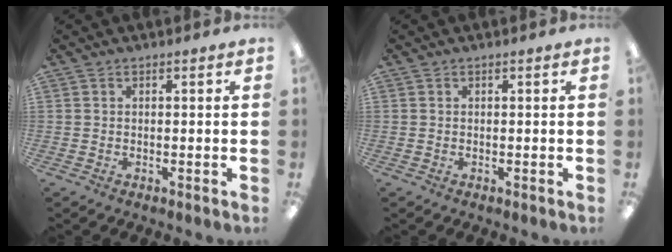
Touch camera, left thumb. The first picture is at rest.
{"total": 0.0}